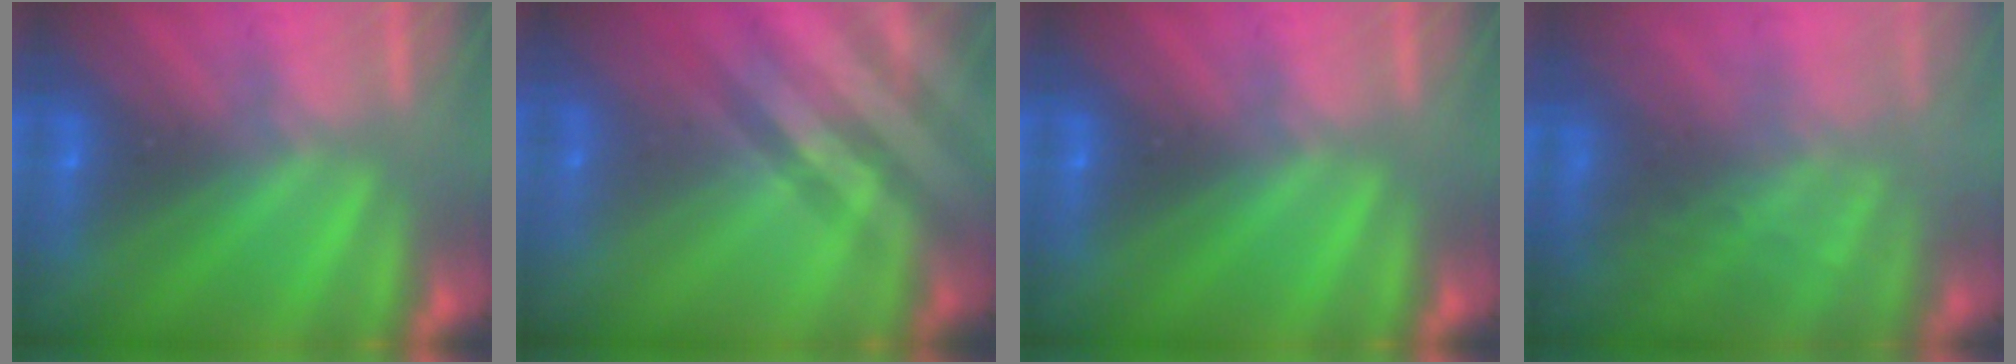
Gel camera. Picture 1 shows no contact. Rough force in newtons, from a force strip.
{"total": 2.4}
{"total": 0.0}
{"total": 5.7}